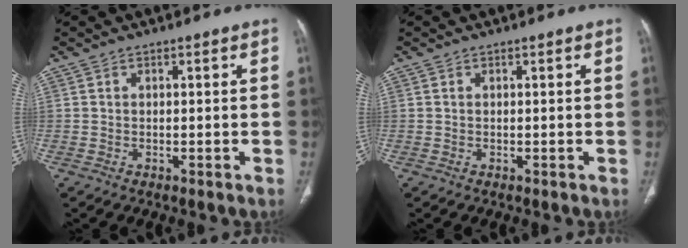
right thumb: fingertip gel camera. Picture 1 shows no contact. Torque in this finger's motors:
{"motor_torque": [-0.07, 0.23, 0.12, -0.22, -0.03]}